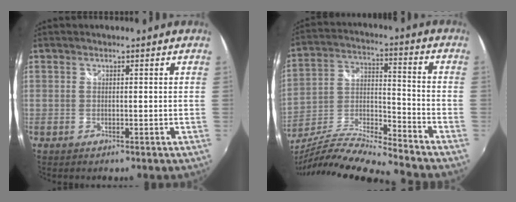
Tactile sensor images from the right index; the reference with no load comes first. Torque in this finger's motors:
{"motor_torque": [0.55, -0.84, 0.05, 0.00]}